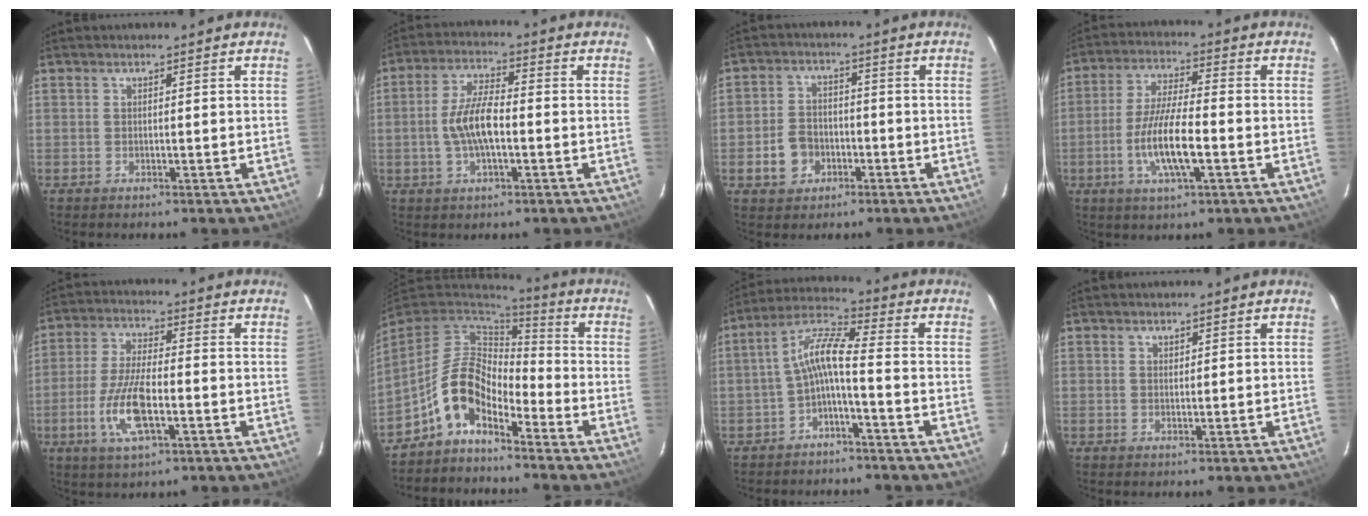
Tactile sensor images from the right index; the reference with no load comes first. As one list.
[{"total": 8.2, "force": [-1.4, 2.9, 7.5], "torque": [-0.151, 0.008, -0.027]}, {"total": 6.4, "force": [-2.4, 5.4, 2.5], "torque": [-0.062, 0.022, -0.034]}, {"total": 10.7, "force": [-3.2, 2.3, 9.9], "torque": [-0.196, -0.007, -0.061]}, {"total": 10.4, "force": [-3.4, 3.1, 9.4], "torque": [-0.199, -0.006, -0.067]}, {"total": 10.4, "force": [-6.1, 5.1, 6.6], "torque": [-0.138, 0.020, -0.124]}, {"total": 6.8, "force": [-2.5, 1.0, 6.2], "torque": [-0.149, 0.021, -0.048]}, {"total": 0.6, "force": [0.5, 0.4, 0.1], "torque": [-0.002, 0.002, 0.010]}]